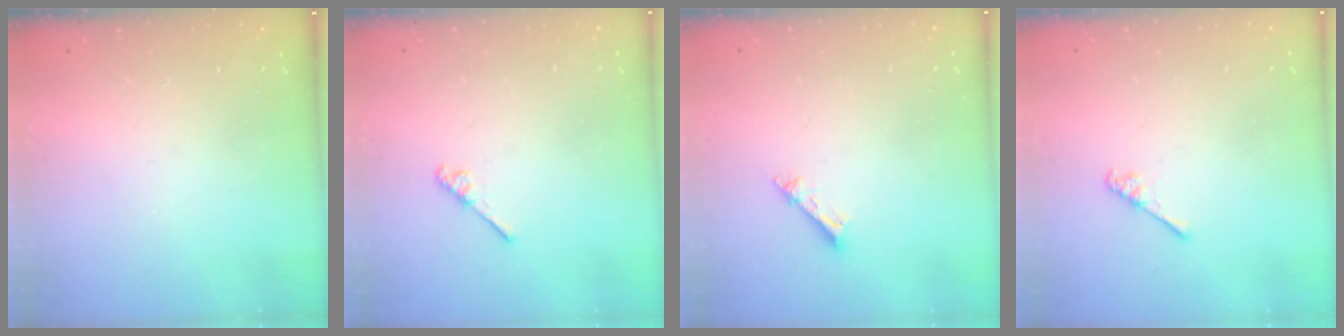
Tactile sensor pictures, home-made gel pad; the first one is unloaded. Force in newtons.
{"total": 4.2, "press": 4.2, "slide": 0.6}
{"total": 2.5, "press": 2.5, "slide": 0.1}
{"total": 2.6, "press": 2.6, "slide": 0.3}